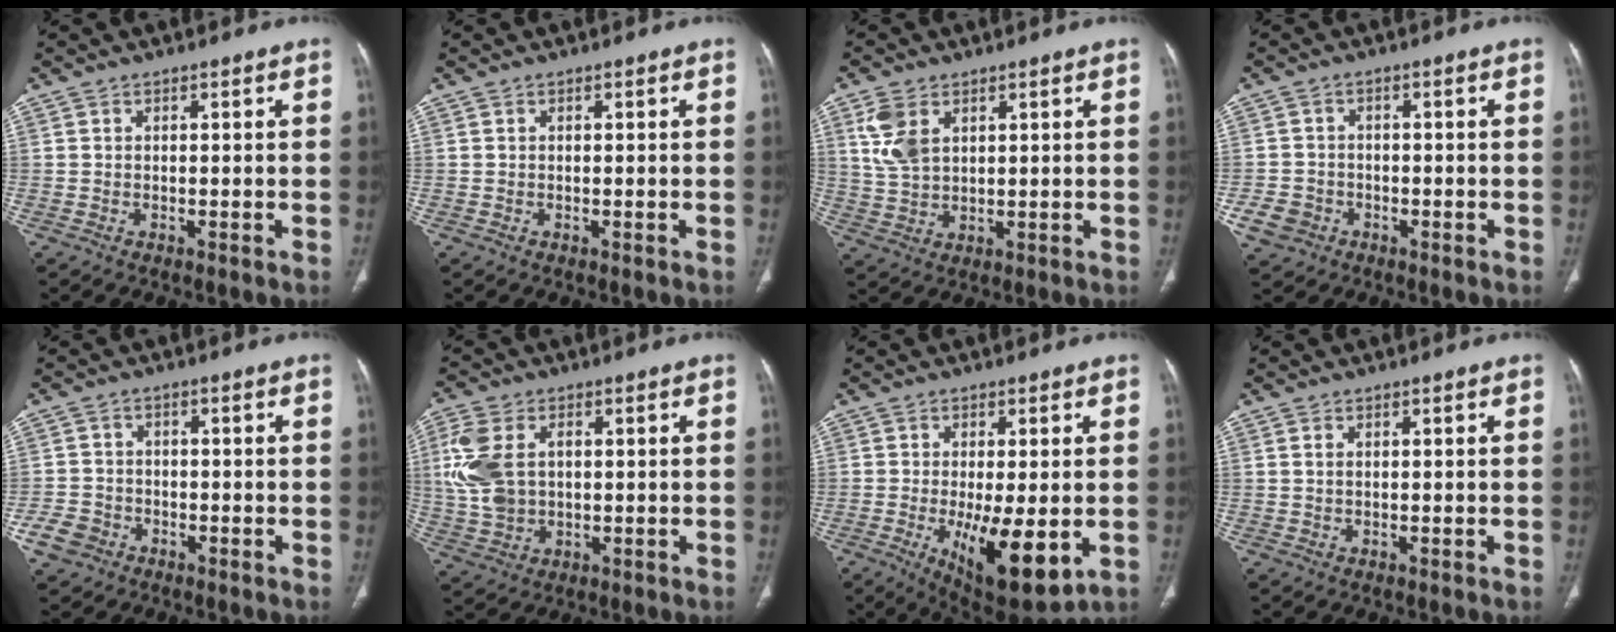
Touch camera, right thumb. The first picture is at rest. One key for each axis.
{"total": 0.0}
{"total": 6.9, "fx": 3.0, "fy": 4.1, "fz": 4.6, "tx": -0.094, "ty": -0.004, "tz": 0.070}
{"total": 5.0, "fx": -2.1, "fy": 4.2, "fz": 1.6, "tx": -0.026, "ty": 0.013, "tz": -0.033}
{"total": 4.8, "fx": -2.5, "fy": 3.9, "fz": 1.4, "tx": -0.019, "ty": 0.018, "tz": -0.043}
{"total": 11.0, "fx": 1.7, "fy": 7.5, "fz": 7.9, "tx": -0.177, "ty": 0.005, "tz": 0.039}
{"total": 13.5, "fx": -3.2, "fy": 4.7, "fz": 12.2, "tx": -0.190, "ty": -0.026, "tz": -0.033}
{"total": 0.8, "fx": 0.3, "fy": 0.4, "fz": 0.6, "tx": -0.017, "ty": 0.002, "tz": 0.008}